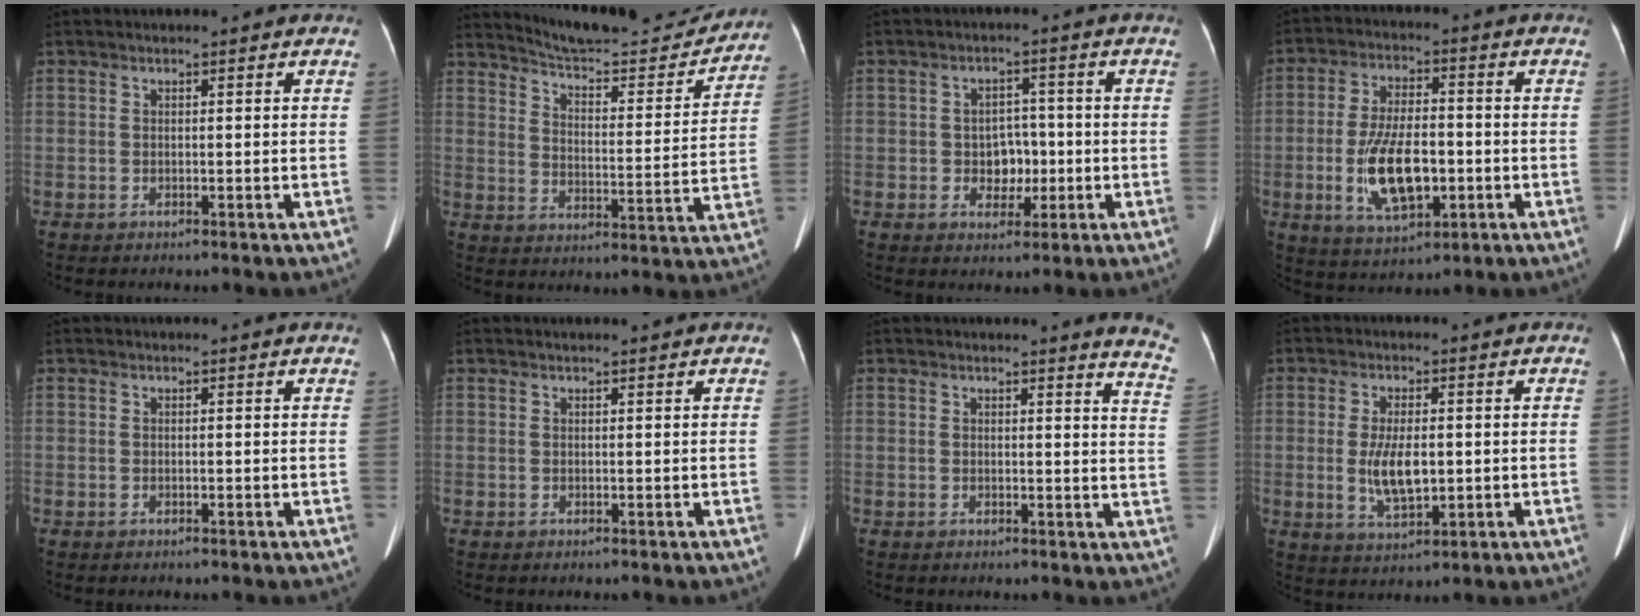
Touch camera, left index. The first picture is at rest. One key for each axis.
{"total": 17.9, "fx": 17.2, "fy": 1.9, "fz": 4.4, "tx": -0.065, "ty": -0.037, "tz": 0.234}
{"total": 4.6, "fx": -0.9, "fy": 3.4, "fz": 2.9, "tx": -0.044, "ty": 0.013, "tz": -0.009}
{"total": 11.2, "fx": -2.5, "fy": 4.8, "fz": 9.8, "tx": -0.197, "ty": 0.001, "tz": -0.038}
{"total": 0.0}
{"total": 1.9, "fx": 1.8, "fy": 0.2, "fz": 0.6, "tx": -0.008, "ty": 0.014, "tz": 0.024}
{"total": 7.0, "fx": 6.8, "fy": -0.3, "fz": 1.8, "tx": -0.008, "ty": -0.068, "tz": 0.039}
{"total": 6.3, "fx": -0.2, "fy": 2.4, "fz": 5.8, "tx": -0.117, "ty": -0.006, "tz": 0.001}